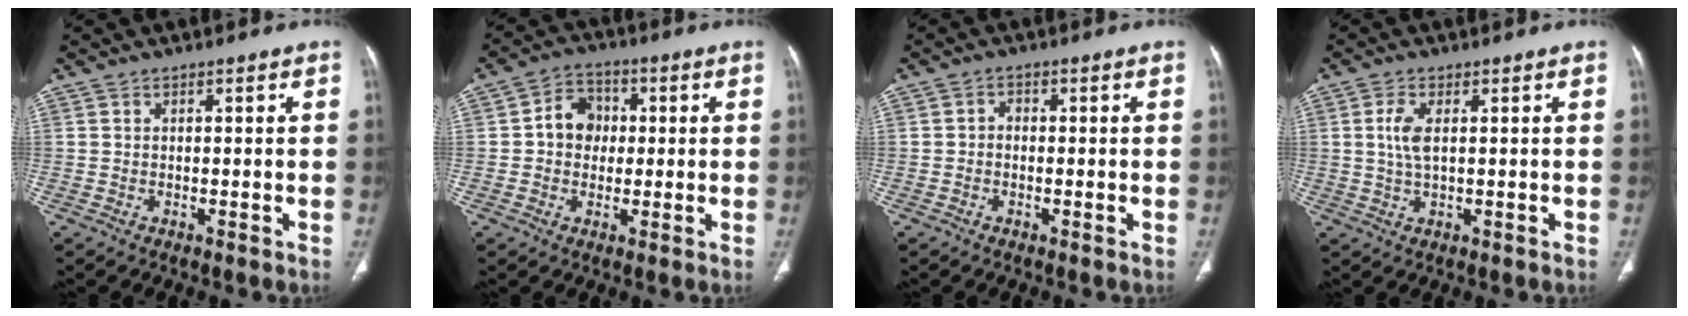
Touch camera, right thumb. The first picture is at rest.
{"total": 7.1, "force": [0.5, 6.0, 3.7], "torque": [-0.032, 0.015, -0.002]}
{"total": 1.4, "force": [-0.3, 1.2, 0.8], "torque": [-0.005, 0.006, -0.010]}
{"total": 4.2, "force": [0.8, 1.8, 3.7], "torque": [-0.088, -0.002, 0.019]}